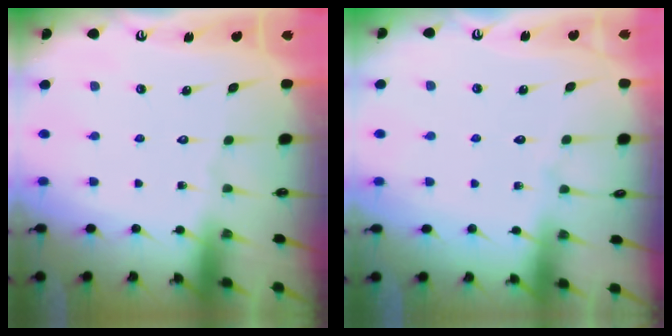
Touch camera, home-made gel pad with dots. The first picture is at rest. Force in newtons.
{"total": 3.2, "press": 3.2, "slide": 0.4}